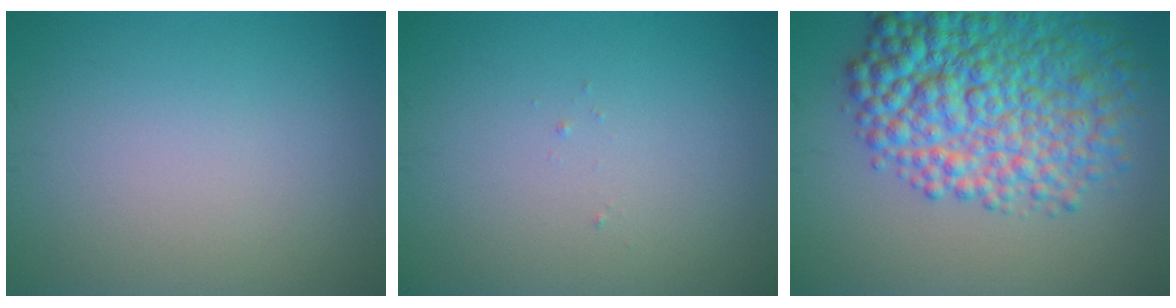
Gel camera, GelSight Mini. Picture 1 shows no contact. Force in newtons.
{"total": 0.0}
{"total": 9.9, "press": 9.9, "slide": 0.3}